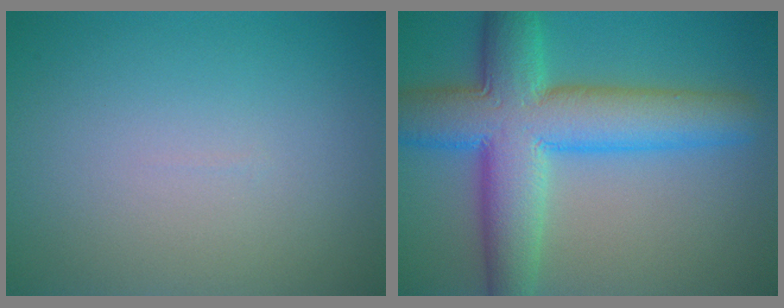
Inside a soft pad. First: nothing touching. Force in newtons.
{"total": 10.3, "press": 10.3, "slide": 0.4}